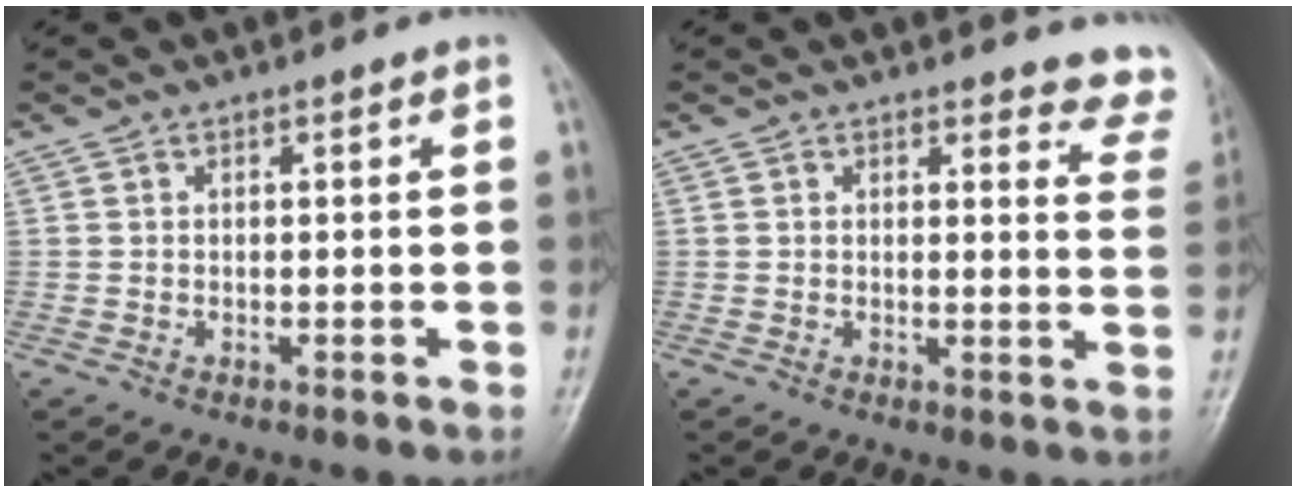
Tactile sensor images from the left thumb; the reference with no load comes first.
{"total": 8.2, "force": [7.9, 2.2, 0.4], "torque": [0.048, -0.062, 0.050]}